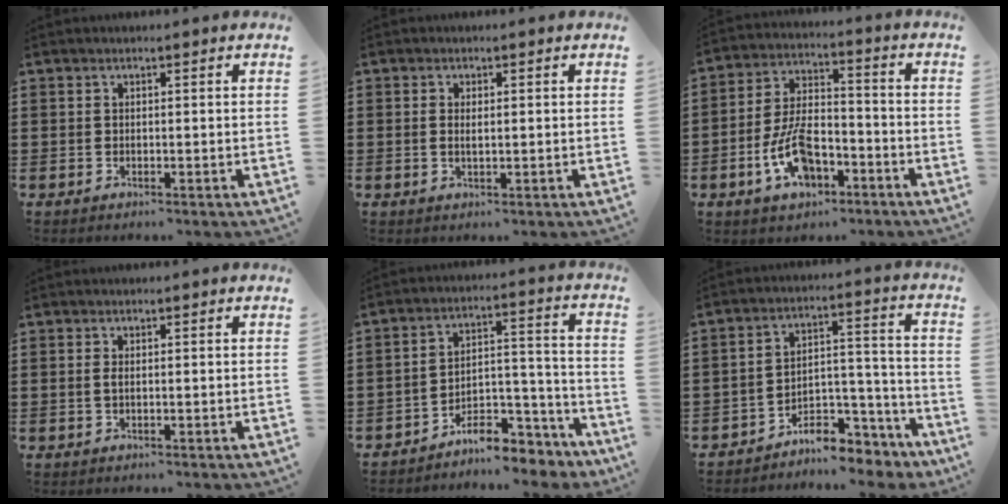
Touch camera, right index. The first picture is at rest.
{"total": 1.5, "force": [0.2, 0.3, 1.5], "torque": [-0.030, -0.001, 0.003]}
{"total": 9.5, "force": [-4.2, 4.7, 7.1], "torque": [-0.154, 0.002, -0.076]}
{"total": 0.9, "force": [0.0, 0.2, 0.9], "torque": [-0.019, 0.001, 0.000]}
{"total": 8.1, "force": [-7.4, 2.2, 2.3], "torque": [-0.028, 0.024, -0.140]}
{"total": 6.9, "force": [-6.3, 2.4, 1.7], "torque": [-0.022, 0.023, -0.120]}